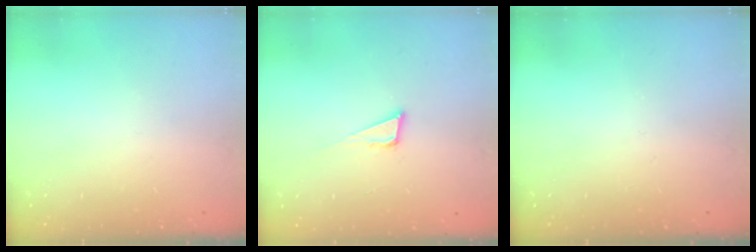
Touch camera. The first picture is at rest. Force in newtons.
{"total": 6.4, "press": 5.8, "slide": 2.6}
{"total": 0.0}